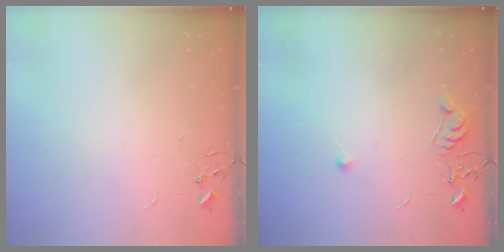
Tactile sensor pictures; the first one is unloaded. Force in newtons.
{"total": 7.1, "press": 7.1, "slide": 0.7}